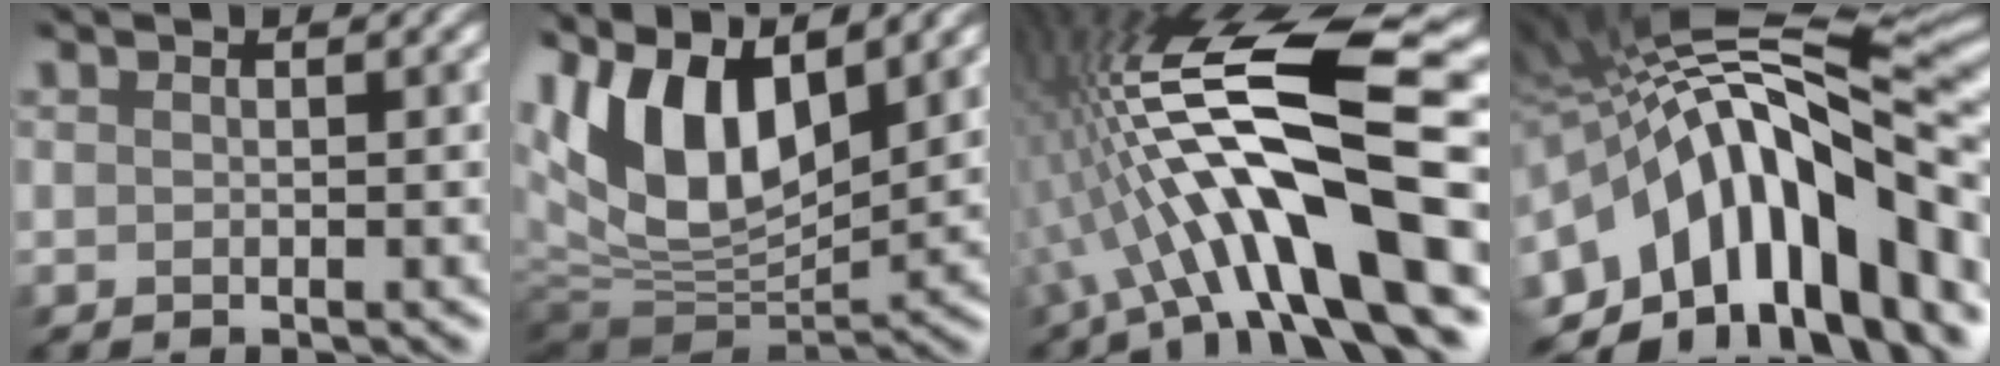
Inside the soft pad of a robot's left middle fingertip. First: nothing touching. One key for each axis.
{"total": 11.9, "fx": 5.1, "fy": 6.2, "fz": 8.8, "tx": -0.173, "ty": 0.007, "tz": 0.088}
{"total": 14.3, "fx": -3.0, "fy": 3.5, "fz": 13.5, "tx": -0.221, "ty": 0.037, "tz": -0.052}
{"total": 15.3, "fx": -3.2, "fy": 6.8, "fz": 13.3, "tx": -0.200, "ty": 0.041, "tz": -0.065}